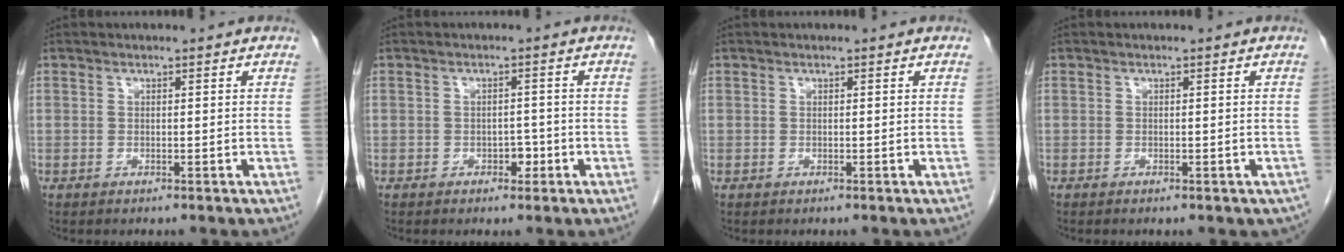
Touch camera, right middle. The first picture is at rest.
{"total": 1.9, "force": [-0.9, 1.2, 1.2], "torque": [-0.013, 0.005, -0.011]}
{"total": 0.0}
{"total": 2.4, "force": [-1.9, 1.0, 1.2], "torque": [-0.007, 0.000, -0.017]}